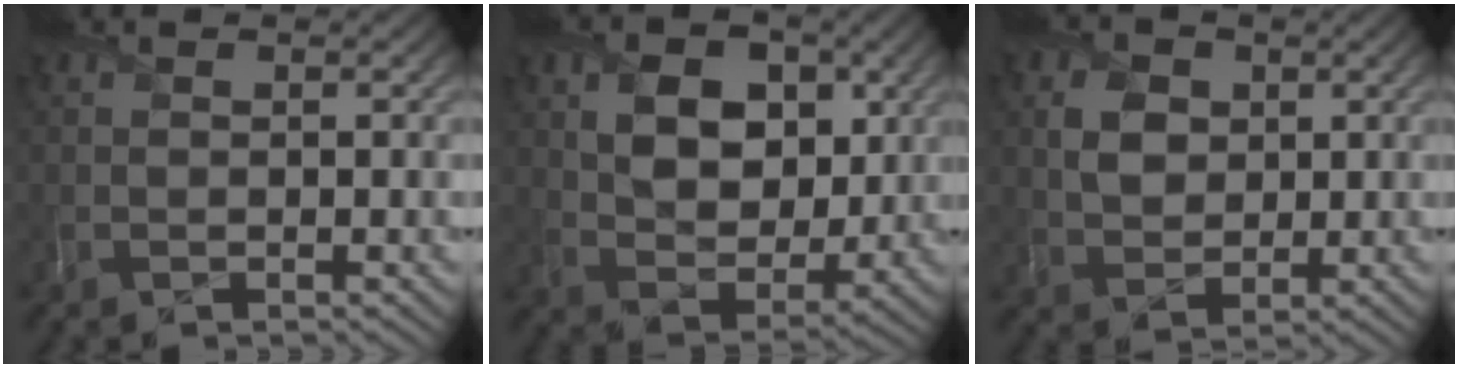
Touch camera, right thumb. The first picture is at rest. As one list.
[{"total": 9.0, "force": [2.8, 6.2, 5.8], "torque": [-0.113, -0.002, 0.039]}, {"total": 4.7, "force": [1.5, 3.7, 2.5], "torque": [-0.059, 0.003, 0.024]}]